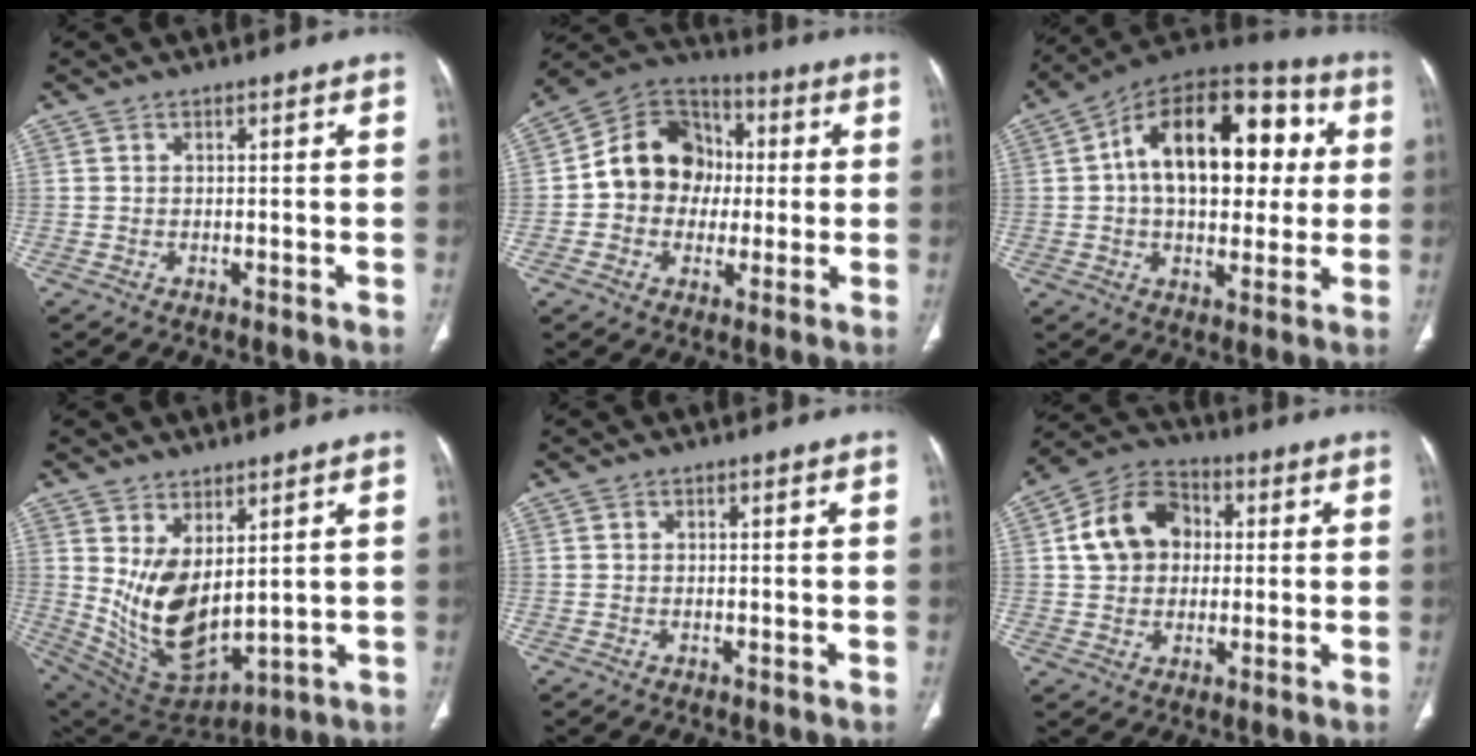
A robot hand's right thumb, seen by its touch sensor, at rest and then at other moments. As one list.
[{"total": 14.5, "force": [0.1, 12.4, 7.5], "torque": [-0.080, 0.030, -0.008]}, {"total": 23.9, "force": [3.7, 14.0, 19.1], "torque": [-0.262, 0.029, 0.048]}, {"total": 12.8, "force": [3.2, 6.7, 10.4], "torque": [-0.183, -0.035, 0.091]}, {"total": 0.0}, {"total": 12.4, "force": [1.8, 9.9, 7.2], "torque": [-0.103, 0.018, 0.023]}]